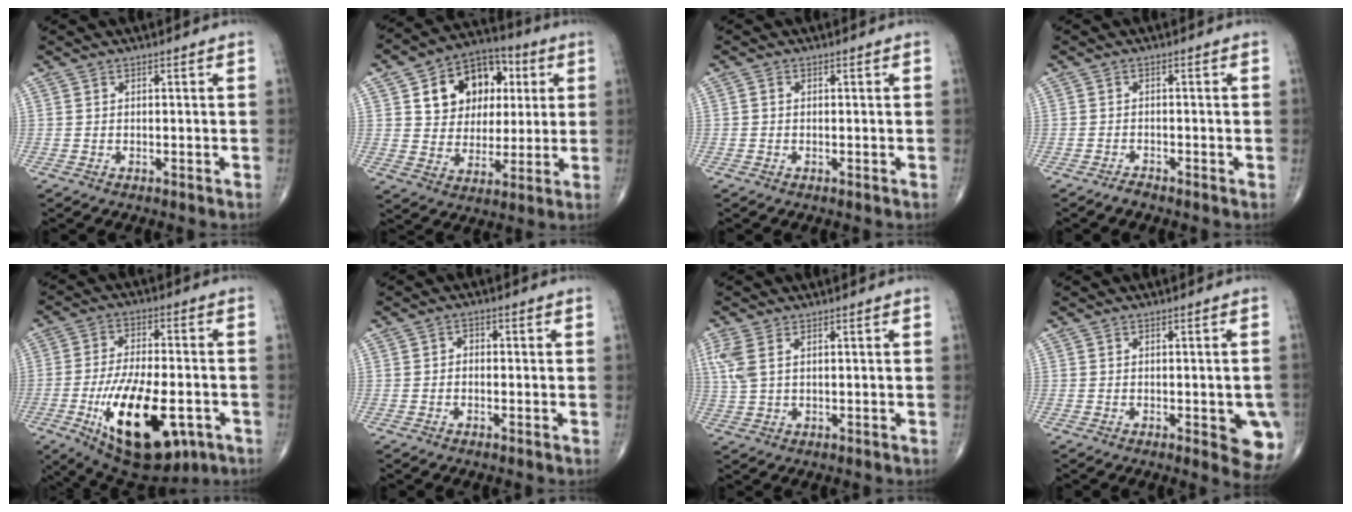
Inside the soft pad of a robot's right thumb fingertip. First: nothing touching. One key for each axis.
{"total": 16.3, "fx": 4.8, "fy": 12.4, "fz": 9.4, "tx": -0.100, "ty": 0.005, "tz": 0.078}
{"total": 0.6, "fx": 0.0, "fy": 0.5, "fz": 0.3, "tx": -0.003, "ty": 0.001, "tz": -0.005}
{"total": 1.1, "fx": -1.1, "fy": 0.1, "fz": 0.3, "tx": -0.007, "ty": -0.003, "tz": -0.025}
{"total": 21.4, "fx": -7.3, "fy": 9.7, "fz": 17.6, "tx": -0.304, "ty": 0.004, "tz": -0.100}
{"total": 1.4, "fx": -0.2, "fy": 1.1, "fz": 0.9, "tx": -0.002, "ty": 0.007, "tz": -0.009}
{"total": 5.0, "fx": 1.8, "fy": 2.6, "fz": 3.9, "tx": -0.114, "ty": 0.010, "tz": 0.046}
{"total": 7.6, "fx": -2.0, "fy": 2.6, "fz": 6.9, "tx": -0.055, "ty": -0.010, "tz": -0.021}